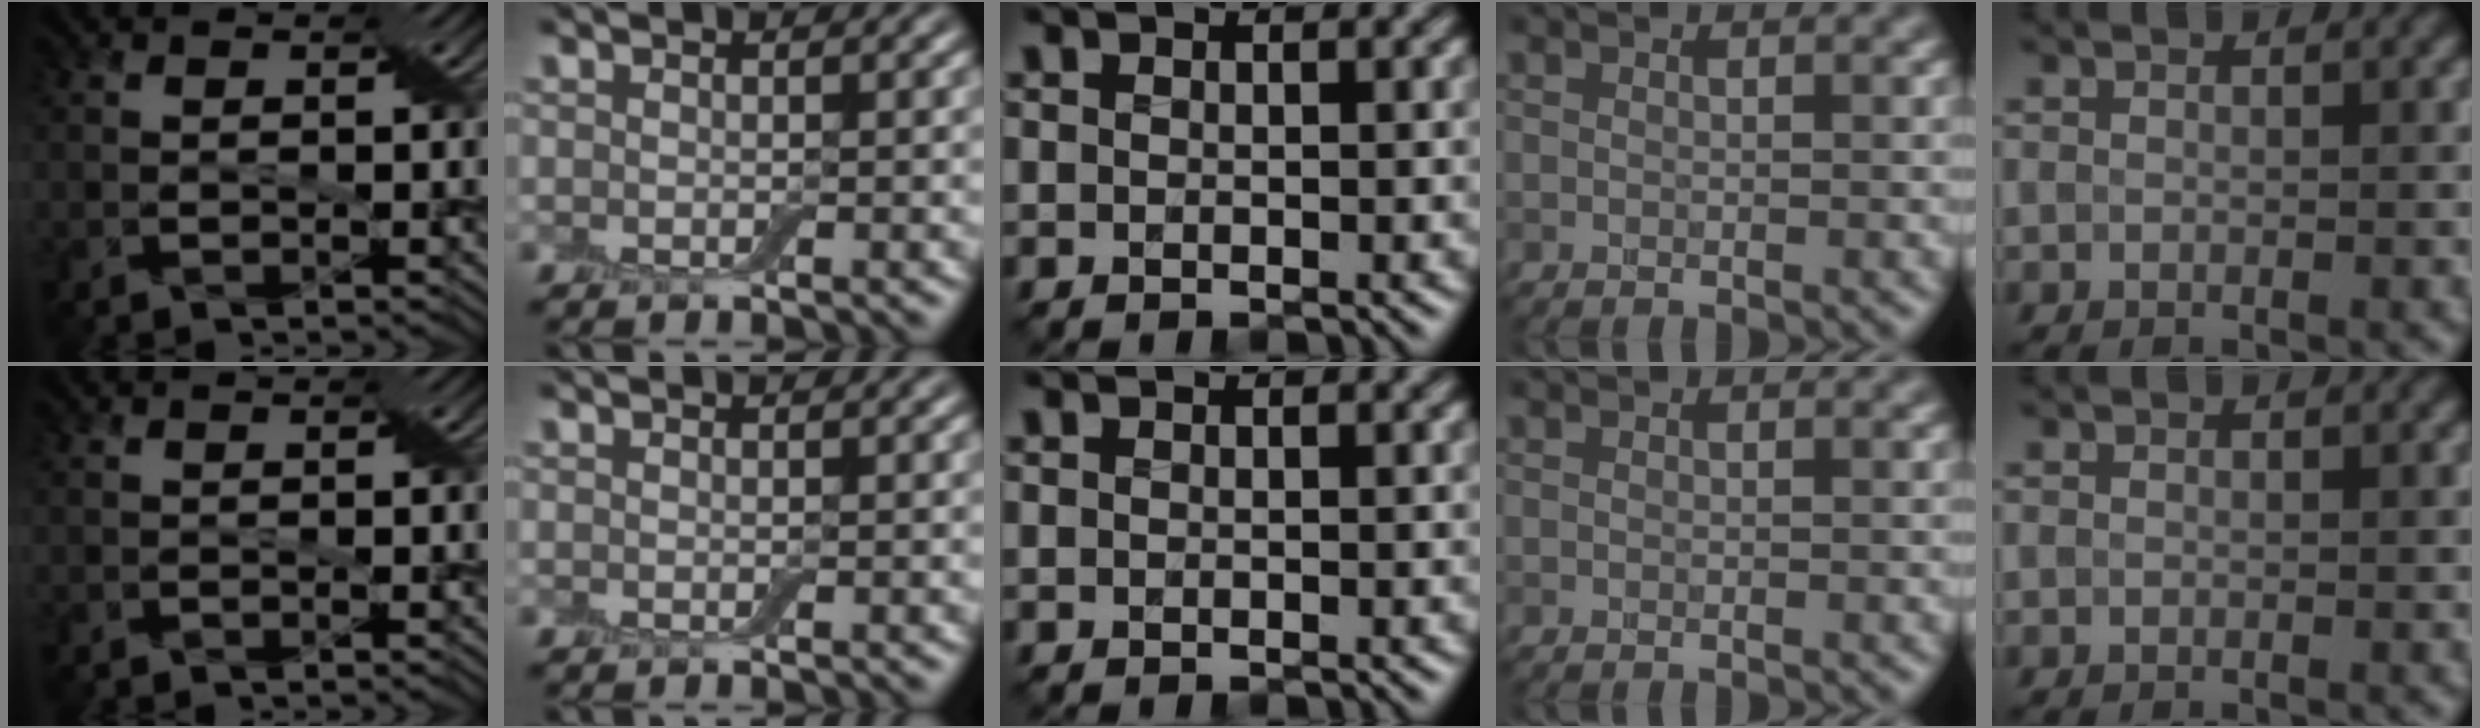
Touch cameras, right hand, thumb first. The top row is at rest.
{}